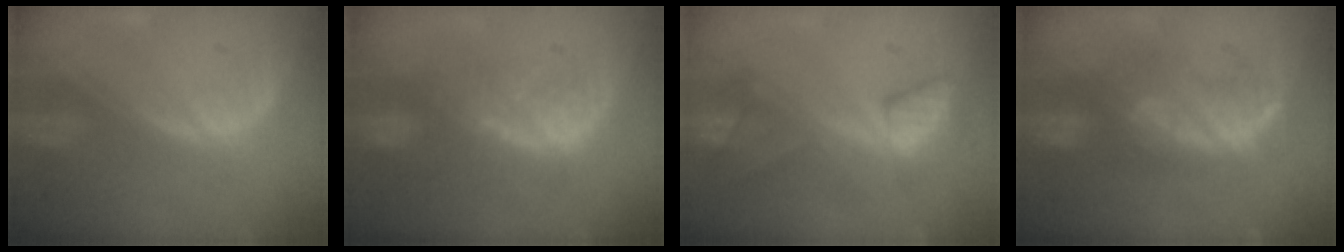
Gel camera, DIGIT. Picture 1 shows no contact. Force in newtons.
{"total": 9.0, "press": 8.1, "slide": 3.7}
{"total": 7.5, "press": 7.3, "slide": 1.5}
{"total": 8.0, "press": 7.9, "slide": 0.7}